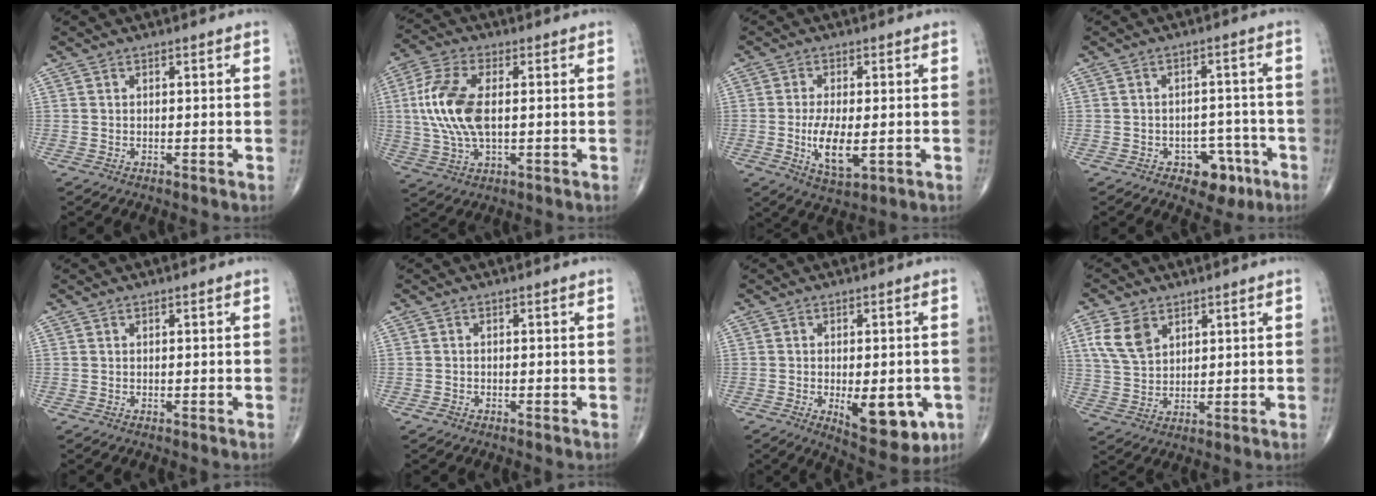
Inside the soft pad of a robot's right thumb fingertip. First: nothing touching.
{"total": 12.9, "force": [0.9, 6.5, 11.1], "torque": [-0.250, 0.007, 0.017]}
{"total": 8.1, "force": [-1.4, 3.4, 7.2], "torque": [-0.134, -0.016, -0.019]}
{"total": 6.7, "force": [-3.6, 4.6, 3.5], "torque": [-0.012, 0.031, -0.044]}
{"total": 0.0}
{"total": 0.9, "force": [-0.6, 0.6, 0.3], "torque": [-0.006, 0.003, -0.013]}
{"total": 12.2, "force": [-3.5, 5.5, 10.3], "torque": [-0.116, -0.012, -0.036]}
{"total": 7.7, "force": [3.6, 5.0, 4.5], "torque": [-0.078, -0.008, 0.077]}